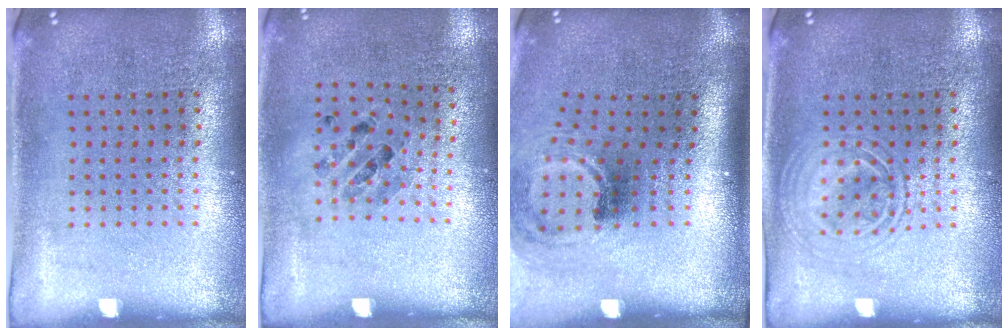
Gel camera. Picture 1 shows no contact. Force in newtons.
{"total": 0.8, "press": 0.7, "slide": 0.3}
{"total": 2.0, "press": 1.3, "slide": 1.5}
{"total": 2.4, "press": 2.4, "slide": 0.3}